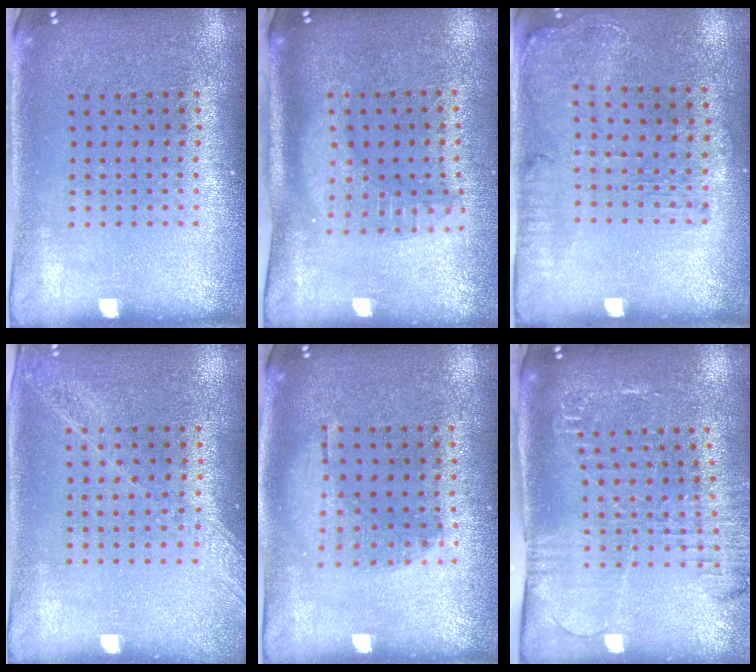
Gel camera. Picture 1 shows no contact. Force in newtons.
{"total": 1.9, "press": 1.5, "slide": 1.1}
{"total": 1.3, "press": 1.2, "slide": 0.6}
{"total": 1.3, "press": 1.2, "slide": 0.3}
{"total": 1.1, "press": 0.9, "slide": 0.5}
{"total": 1.9, "press": 1.9, "slide": 0.4}